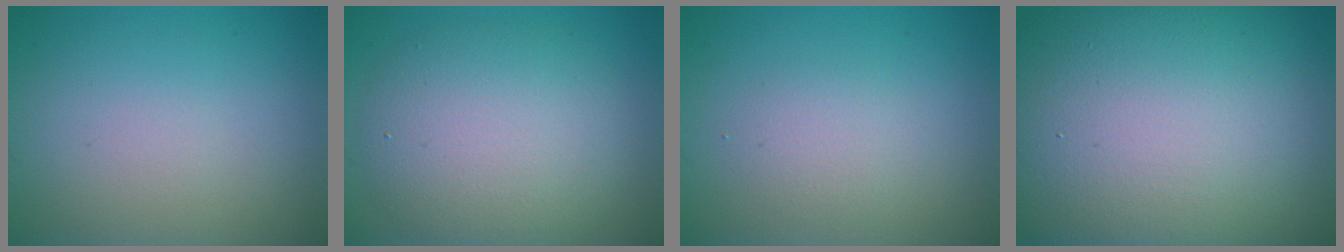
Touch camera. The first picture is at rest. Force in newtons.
{"total": 6.6, "press": 6.6, "slide": 0.7}
{"total": 1.7, "press": 1.7, "slide": 0.1}
{"total": 21.1, "press": 21.1, "slide": 1.1}